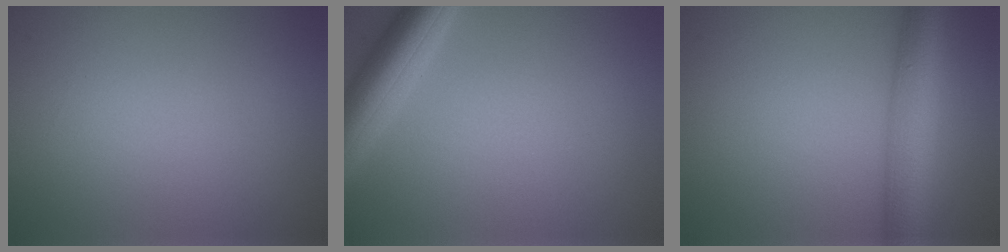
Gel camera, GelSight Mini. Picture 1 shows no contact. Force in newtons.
{"total": 5.5, "press": 5.5, "slide": 0.3}
{"total": 6.1, "press": 6.1, "slide": 0.1}